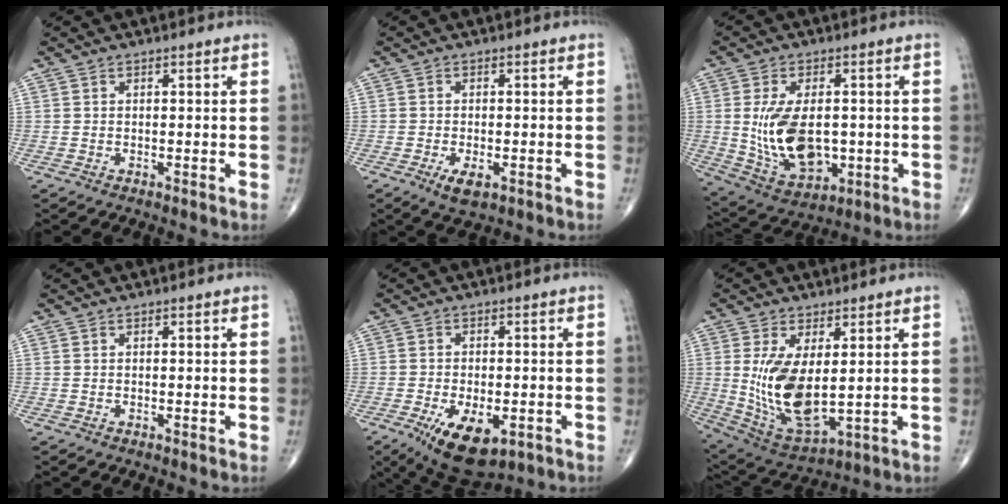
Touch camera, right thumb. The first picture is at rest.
{"total": 2.1, "force": [-0.7, 1.0, 1.7], "torque": [-0.030, -0.004, -0.010]}
{"total": 14.1, "force": [-0.5, 8.2, 11.4], "torque": [-0.197, -0.010, 0.013]}
{"total": 0.0}
{"total": 11.3, "force": [-4.9, 5.5, 8.5], "torque": [-0.135, -0.002, -0.065]}
{"total": 13.8, "force": [1.1, 6.4, 12.2], "torque": [-0.229, -0.024, 0.043]}